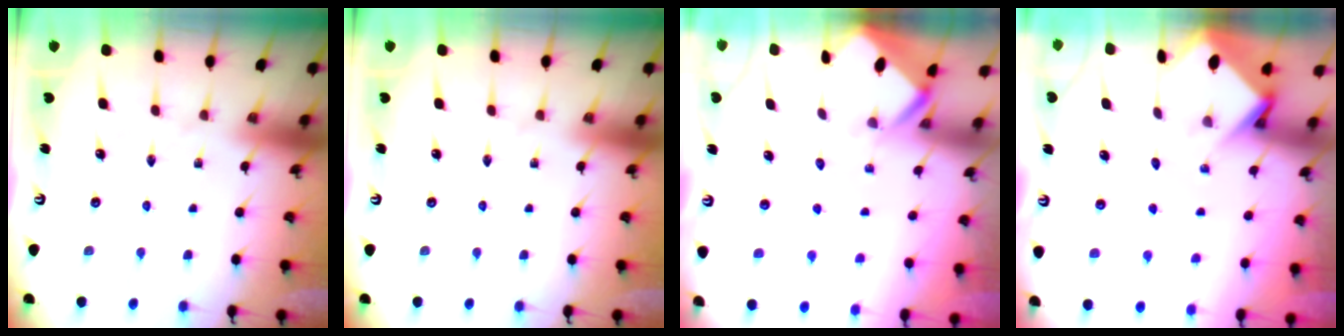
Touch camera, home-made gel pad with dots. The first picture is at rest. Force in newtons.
{"total": 0.0}
{"total": 2.3, "press": 2.3, "slide": 0.2}
{"total": 3.7, "press": 3.7, "slide": 0.2}